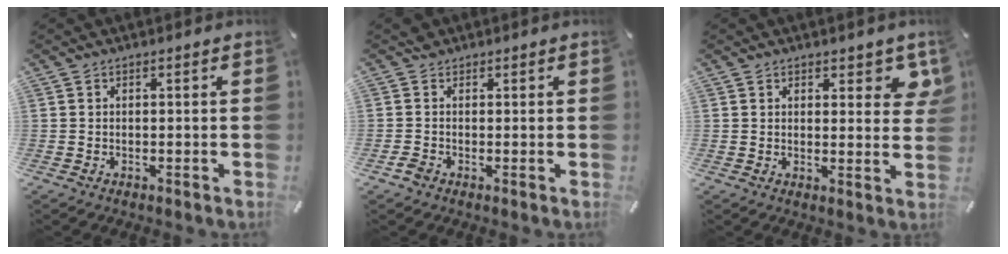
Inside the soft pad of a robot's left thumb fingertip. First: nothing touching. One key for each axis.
{"total": 2.6, "fx": 0.5, "fy": 2.5, "fz": 0.3, "tx": -0.006, "ty": 0.007, "tz": 0.010}
{"total": 5.4, "fx": 3.5, "fy": 2.9, "fz": 2.8, "tx": -0.015, "ty": -0.020, "tz": 0.056}